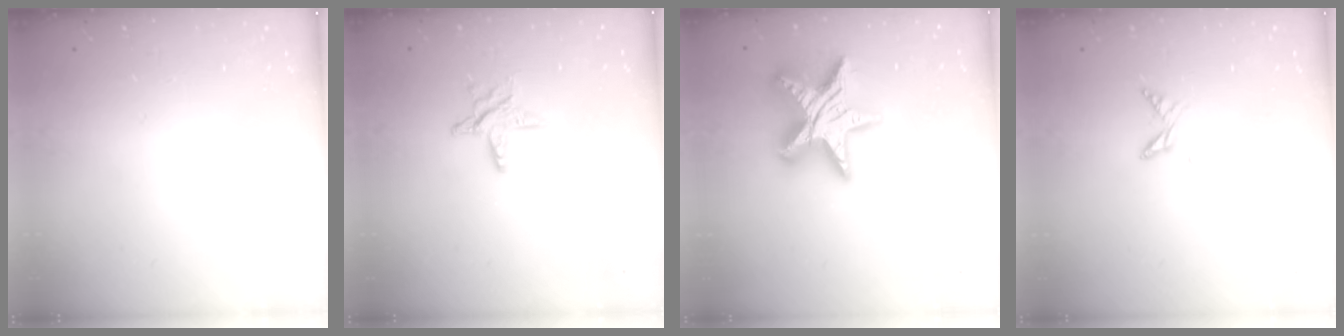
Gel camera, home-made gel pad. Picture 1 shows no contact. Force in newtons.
{"total": 6.9, "press": 6.9, "slide": 0.4}
{"total": 18.5, "press": 18.4, "slide": 1.2}
{"total": 5.2, "press": 5.2, "slide": 0.6}